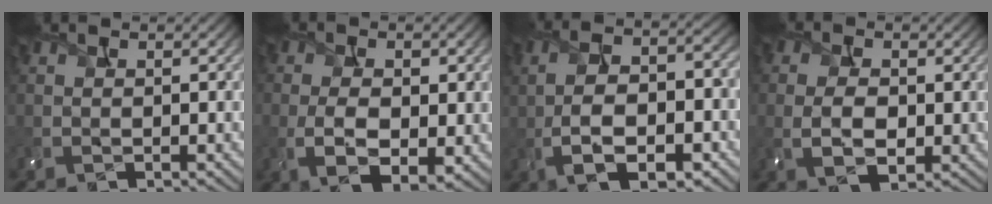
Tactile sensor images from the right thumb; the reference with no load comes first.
{"total": 7.0, "force": [-0.9, 3.7, 5.8], "torque": [-0.113, -0.012, -0.013]}
{"total": 11.4, "force": [-2.9, 4.7, 9.9], "torque": [-0.188, -0.003, -0.044]}
{"total": 5.4, "force": [-0.3, 3.3, 4.3], "torque": [-0.084, 0.001, -0.015]}